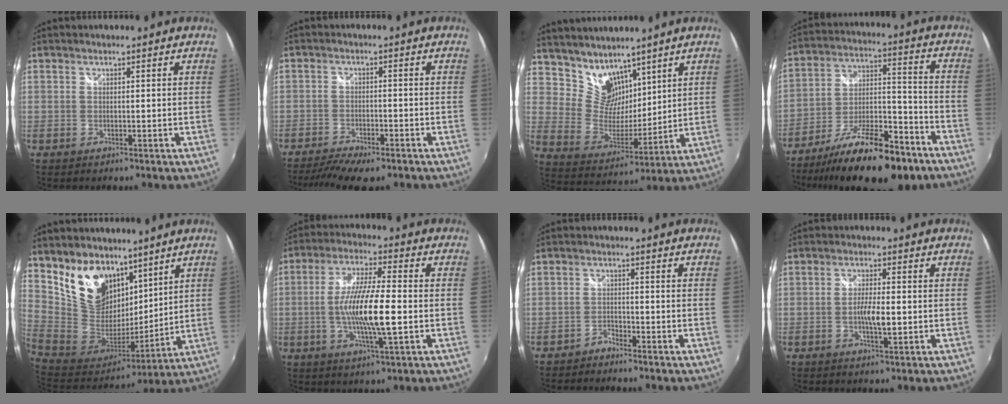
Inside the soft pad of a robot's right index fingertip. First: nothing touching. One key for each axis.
{"total": 9.6, "fx": -7.6, "fy": 2.6, "fz": 5.2, "tx": -0.122, "ty": -0.024, "tz": -0.126}
{"total": 10.7, "fx": 8.4, "fy": 6.2, "fz": 2.7, "tx": -0.050, "ty": 0.004, "tz": 0.170}
{"total": 22.4, "fx": -15.6, "fy": 7.3, "fz": 14.4, "tx": -0.252, "ty": -0.017, "tz": -0.244}
{"total": 17.2, "fx": 11.3, "fy": 10.7, "fz": 7.2, "tx": -0.158, "ty": 0.012, "tz": 0.236}
{"total": 12.6, "fx": -2.1, "fy": 1.8, "fz": 12.3, "tx": -0.235, "ty": -0.006, "tz": -0.041}
{"total": 2.1, "fx": -2.0, "fy": 0.5, "fz": 0.2, "tx": -0.010, "ty": 0.001, "tz": -0.040}
{"total": 4.6, "fx": -0.9, "fy": 1.0, "fz": 4.4, "tx": -0.082, "ty": -0.003, "tz": -0.016}